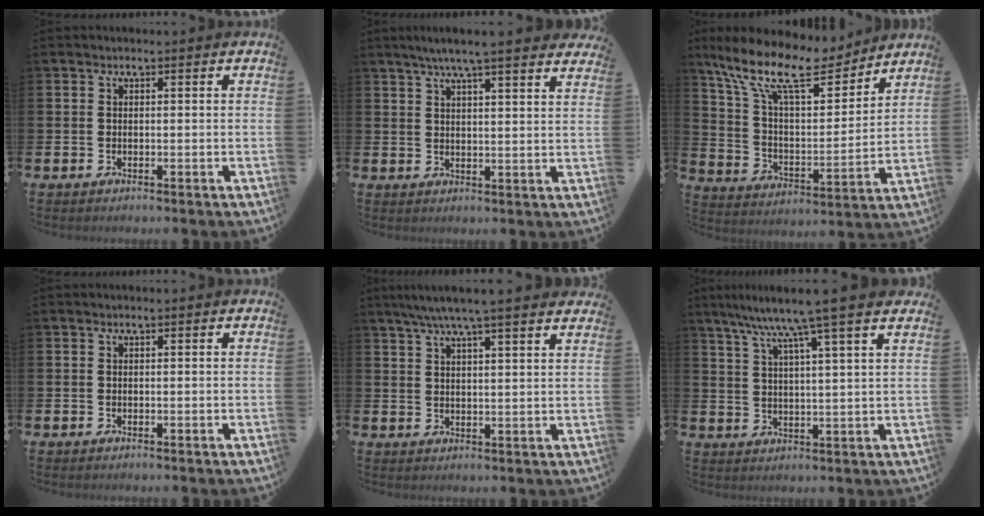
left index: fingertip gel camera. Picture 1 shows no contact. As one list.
[{"total": 5.7, "force": [5.2, -0.1, 2.4], "torque": [-0.059, -0.014, 0.091]}, {"total": 14.2, "force": [11.6, 4.5, 6.9], "torque": [-0.167, -0.065, 0.201]}, {"total": 0.0}, {"total": 5.6, "force": [5.1, -0.5, 2.2], "torque": [-0.058, -0.016, 0.090]}, {"total": 8.5, "force": [7.1, -0.7, 4.8], "torque": [-0.113, -0.034, 0.118]}]